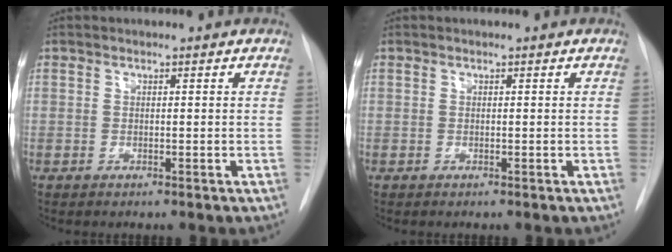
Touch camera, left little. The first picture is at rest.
{"total": 0.0}